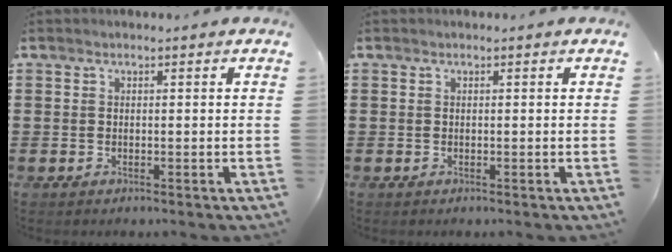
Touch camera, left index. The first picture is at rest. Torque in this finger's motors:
{"motor_torque": [0.08, 0.00, 0.04, 0.01]}